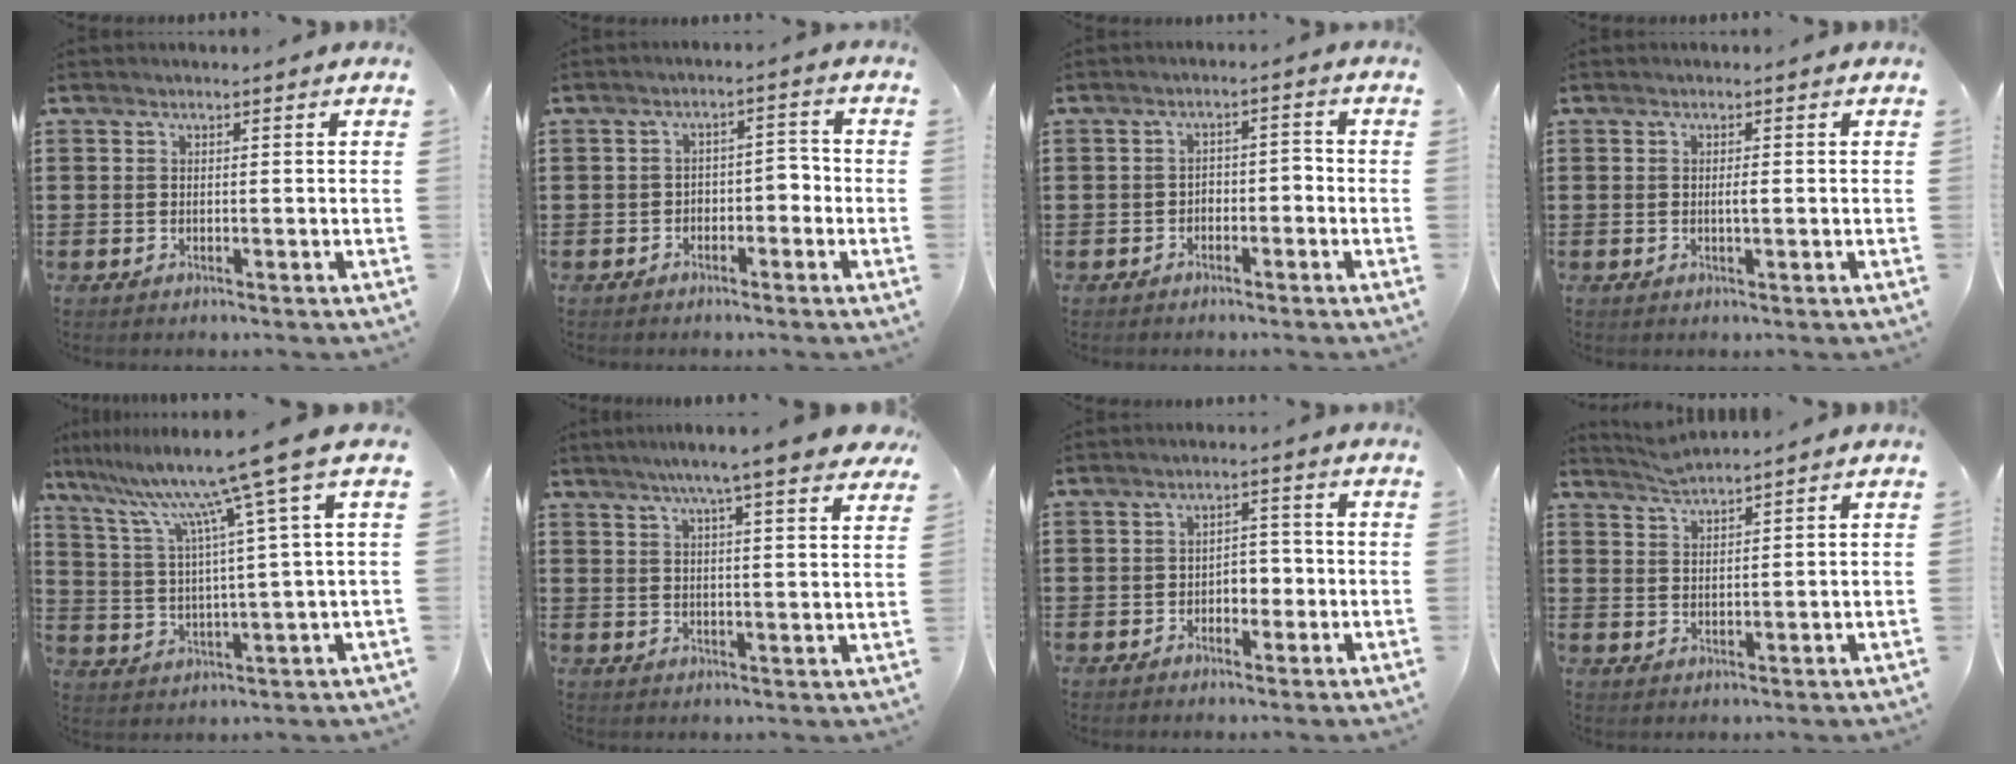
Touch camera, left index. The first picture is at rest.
{"total": 2.8, "force": [-2.0, 1.4, 1.4], "torque": [-0.031, 0.008, -0.045]}
{"total": 2.3, "force": [-2.0, 0.8, 0.6], "torque": [-0.019, 0.006, -0.046]}
{"total": 1.2, "force": [0.0, 0.2, 1.2], "torque": [-0.023, -0.003, 0.000]}
{"total": 11.5, "force": [7.7, -1.7, 8.3], "torque": [-0.188, -0.041, 0.116]}
{"total": 6.5, "force": [5.3, -0.3, 3.8], "torque": [-0.082, -0.019, 0.088]}
{"total": 3.1, "force": [-1.3, 2.2, 1.8], "torque": [-0.032, 0.002, -0.031]}
{"total": 2.4, "force": [2.4, -0.4, 0.3], "torque": [-0.012, -0.002, 0.046]}